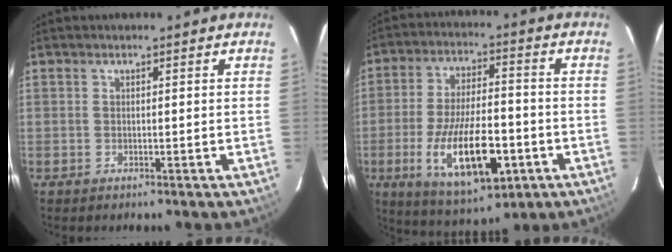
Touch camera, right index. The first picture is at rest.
{"total": 17.4, "force": [-6.1, 6.8, 14.9], "torque": [-0.292, -0.018, -0.089]}